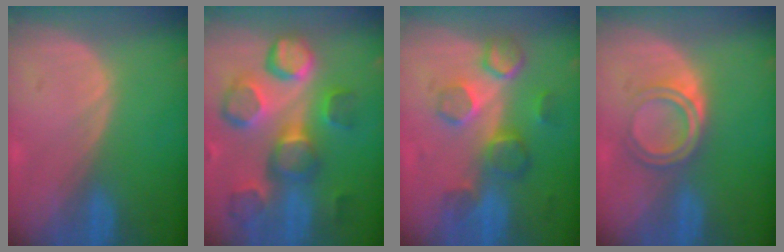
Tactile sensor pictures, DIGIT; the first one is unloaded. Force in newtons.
{"total": 12.2, "press": 11.0, "slide": 5.4}
{"total": 8.4, "press": 7.6, "slide": 3.6}
{"total": 4.2, "press": 4.2, "slide": 0.3}